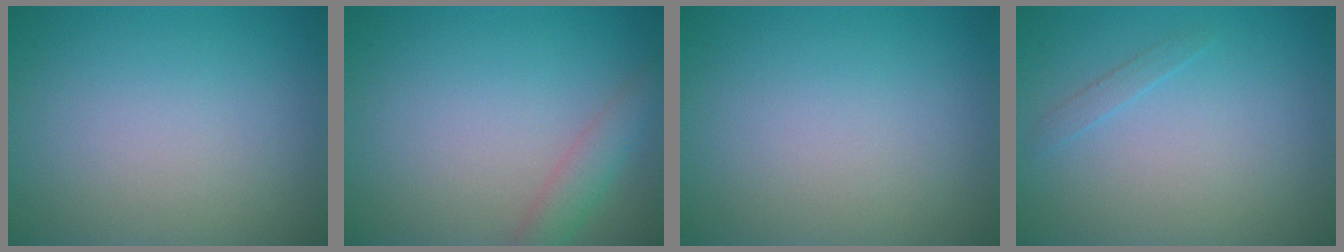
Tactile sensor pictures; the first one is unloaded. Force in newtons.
{"total": 2.3, "press": 2.3, "slide": 0.1}
{"total": 0.0}
{"total": 0.7, "press": 0.7, "slide": 0.0}